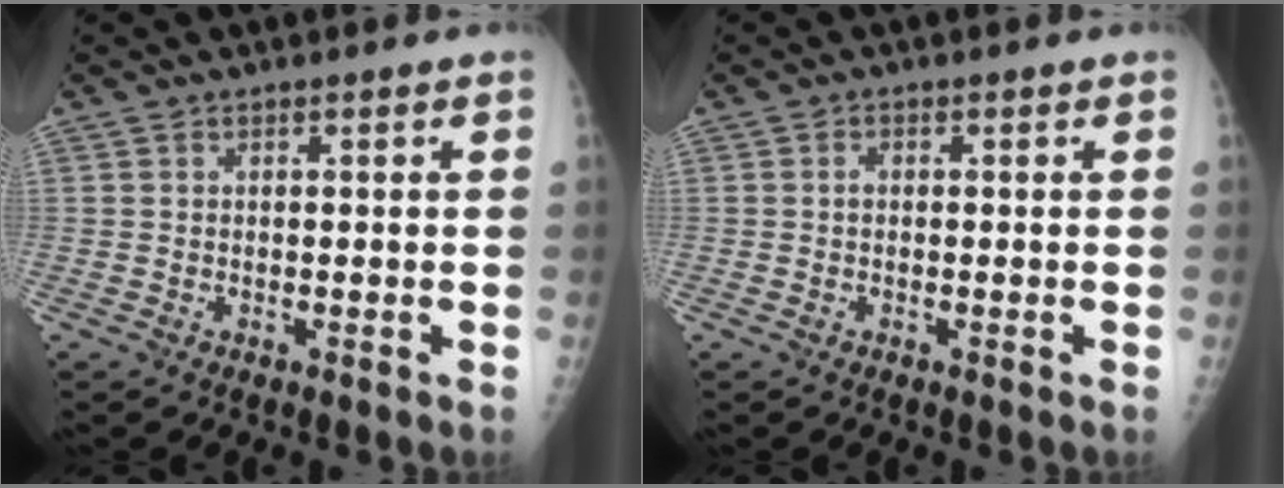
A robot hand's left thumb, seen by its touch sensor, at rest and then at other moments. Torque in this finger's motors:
{"motor_torque": [0.00, -0.07, -0.05, -0.02, 0.00]}